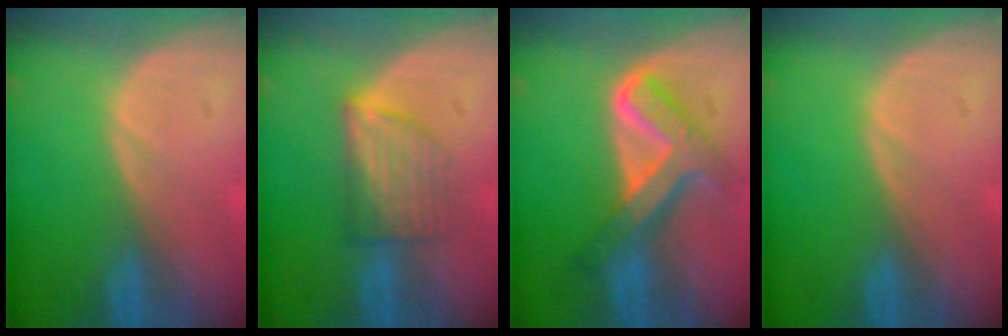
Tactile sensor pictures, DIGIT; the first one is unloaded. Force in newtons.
{"total": 5.9, "press": 5.6, "slide": 1.8}
{"total": 8.1, "press": 8.1, "slide": 0.7}
{"total": 0.0}